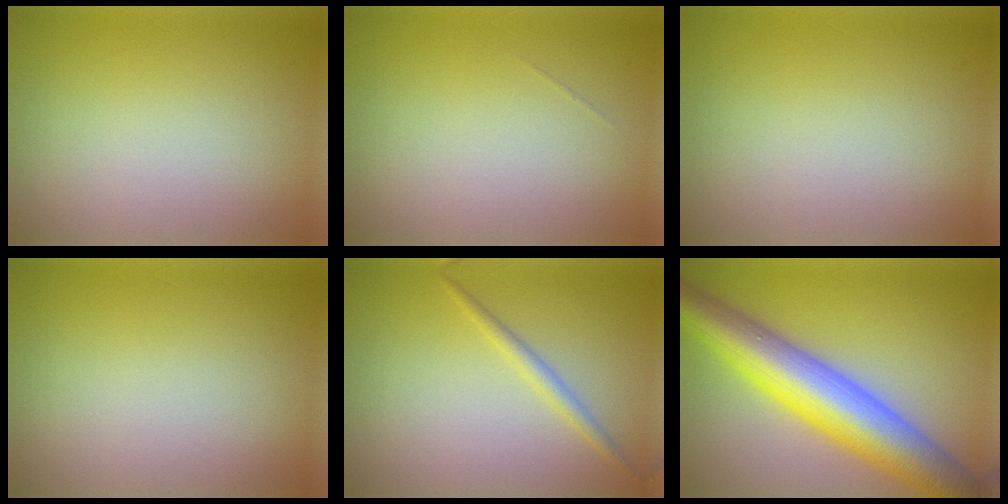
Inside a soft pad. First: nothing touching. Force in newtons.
{"total": 0.0}
{"total": 0.0}
{"total": 0.0}
{"total": 1.4, "press": 1.4, "slide": 0.1}
{"total": 11.0, "press": 10.9, "slide": 0.3}